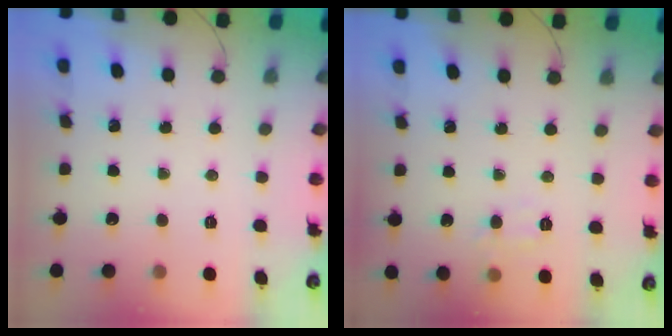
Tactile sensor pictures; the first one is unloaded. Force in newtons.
{"total": 5.4, "press": 5.3, "slide": 1.1}